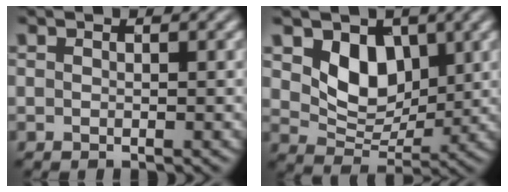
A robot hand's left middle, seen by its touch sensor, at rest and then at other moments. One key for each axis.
{"total": 4.5, "fx": 1.6, "fy": 3.3, "fz": 2.7, "tx": -0.060, "ty": -0.016, "tz": 0.028}